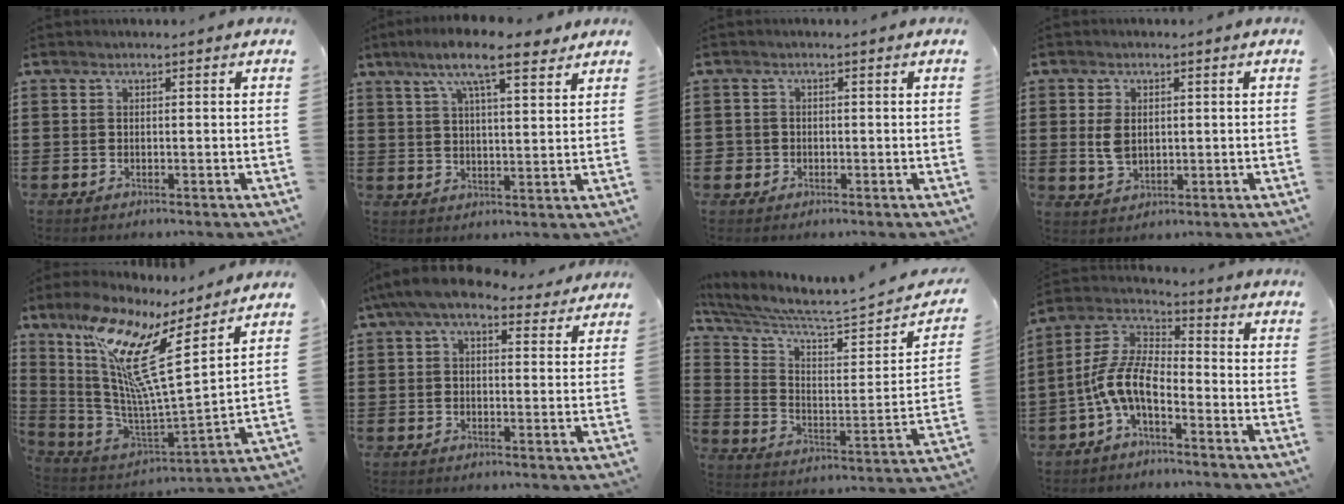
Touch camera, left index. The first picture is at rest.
{"total": 9.6, "force": [6.9, 2.1, 6.3], "torque": [-0.131, -0.003, 0.120]}
{"total": 1.6, "force": [-0.3, 1.5, 0.1], "torque": [-0.007, 0.004, -0.010]}
{"total": 3.8, "force": [0.6, 2.7, 2.6], "torque": [-0.072, 0.004, 0.005]}
{"total": 13.5, "force": [6.8, 1.7, 11.5], "torque": [-0.261, -0.047, 0.100]}
{"total": 6.8, "force": [5.3, 2.2, 3.7], "torque": [-0.089, -0.005, 0.095]}
{"total": 5.2, "force": [4.6, 0.1, 2.3], "torque": [-0.071, -0.052, 0.074]}
{"total": 8.8, "force": [-4.7, 3.5, 6.5], "torque": [-0.171, -0.014, -0.104]}